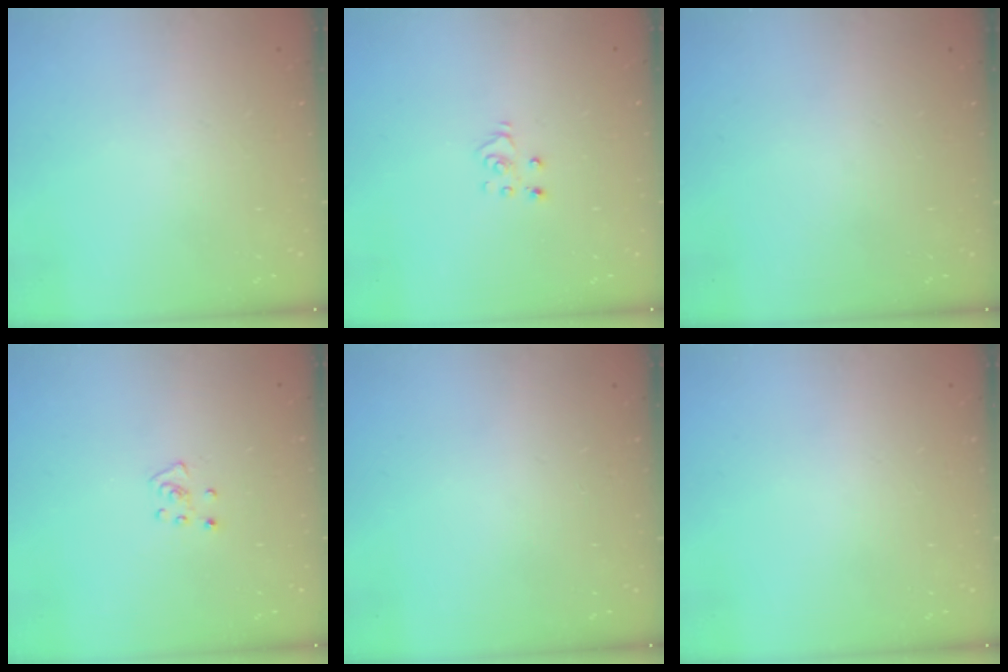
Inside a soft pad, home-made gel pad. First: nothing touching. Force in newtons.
{"total": 3.6, "press": 3.6, "slide": 0.2}
{"total": 0.0}
{"total": 4.3, "press": 4.2, "slide": 0.4}
{"total": 0.0}
{"total": 0.0}